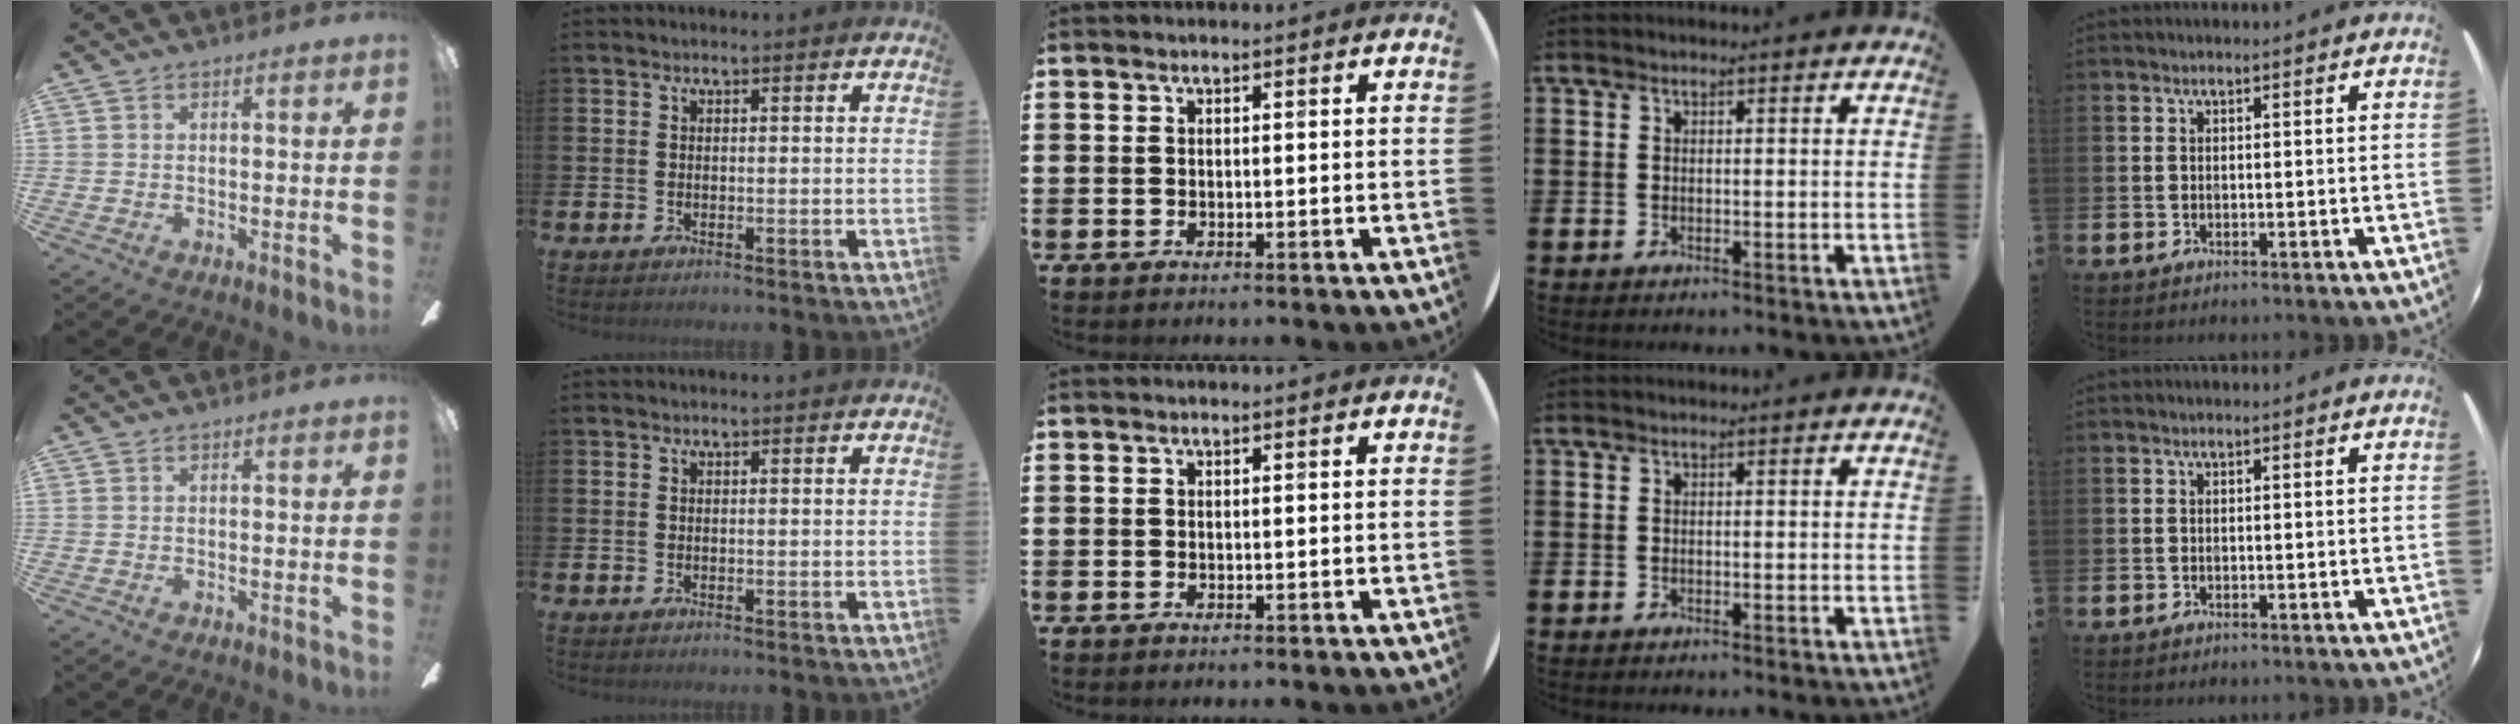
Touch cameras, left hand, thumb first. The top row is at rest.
{}